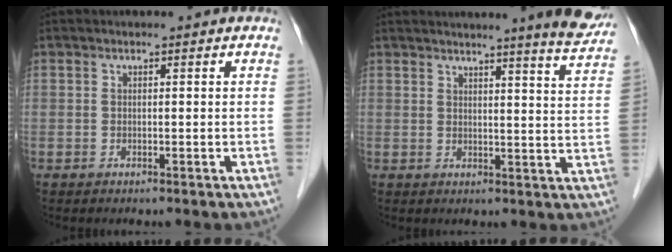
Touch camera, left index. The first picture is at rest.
{"total": 9.2, "force": [8.3, -0.7, 4.1], "torque": [-0.050, -0.025, 0.083]}